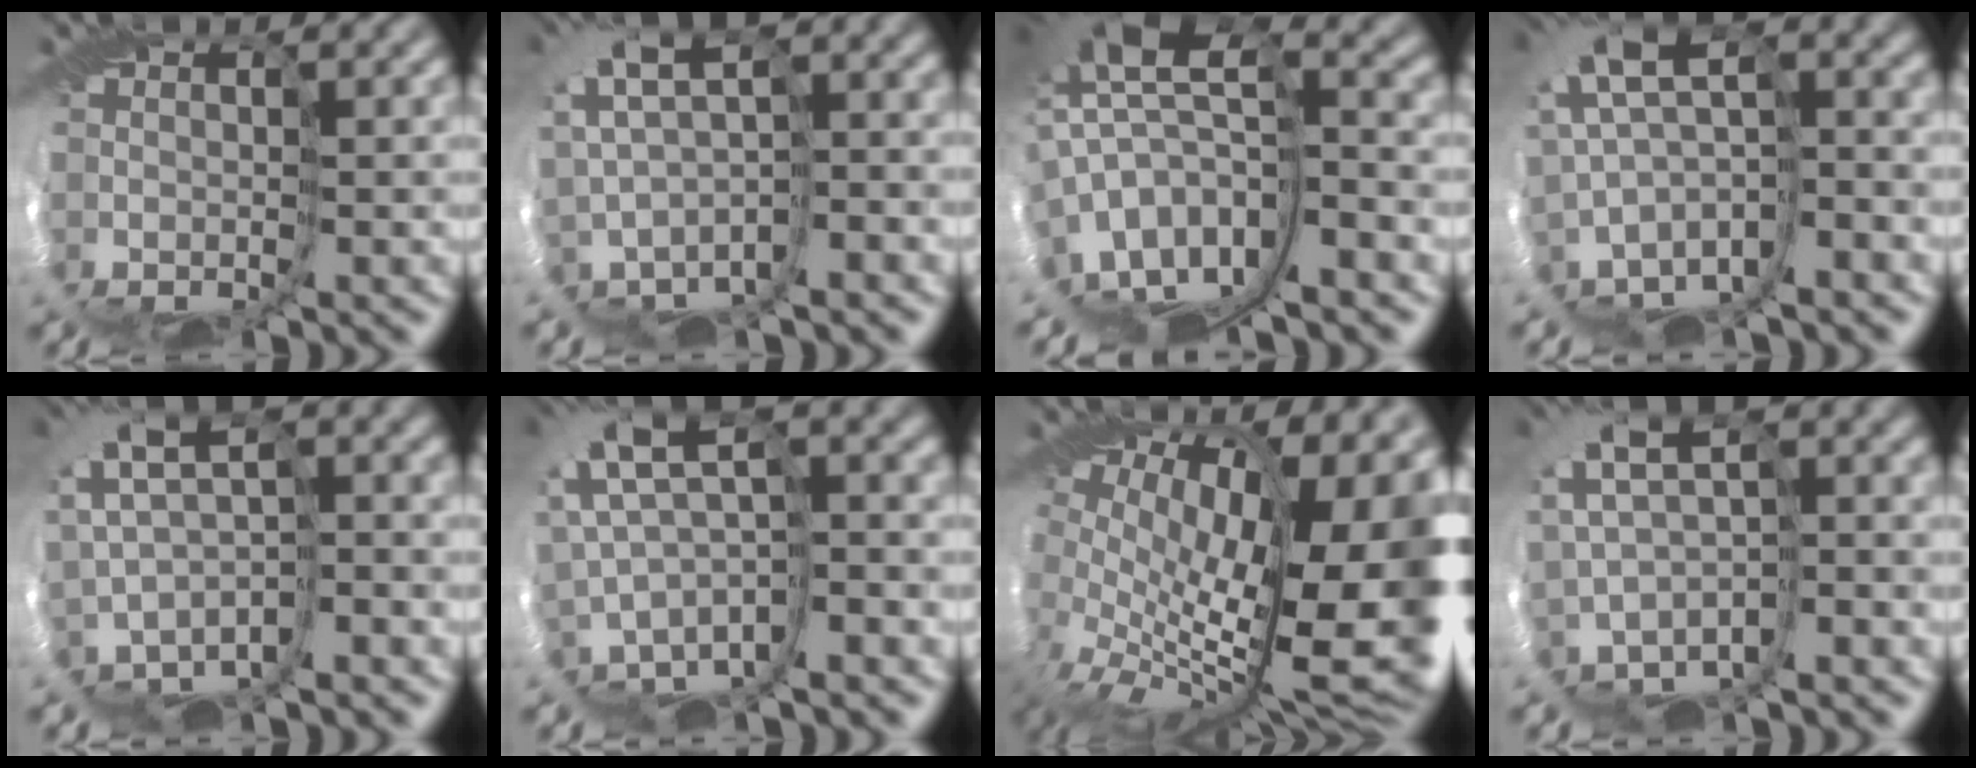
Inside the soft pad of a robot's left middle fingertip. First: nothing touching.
{"total": 3.5, "force": [1.5, 0.5, 3.1], "torque": [-0.053, 0.029, 0.025]}
{"total": 9.1, "force": [-1.9, 4.4, 7.7], "torque": [-0.167, 0.004, -0.007]}
{"total": 5.2, "force": [0.2, 2.0, 4.8], "torque": [-0.113, 0.024, 0.010]}
{"total": 3.7, "force": [1.2, 0.8, 3.4], "torque": [-0.065, 0.026, 0.025]}
{"total": 5.2, "force": [2.3, 1.2, 4.5], "torque": [-0.098, 0.028, 0.037]}
{"total": 12.9, "force": [2.4, 6.6, 10.8], "torque": [-0.156, -0.013, 0.064]}
{"total": 3.2, "force": [1.2, 0.3, 3.0], "torque": [-0.054, 0.028, 0.019]}